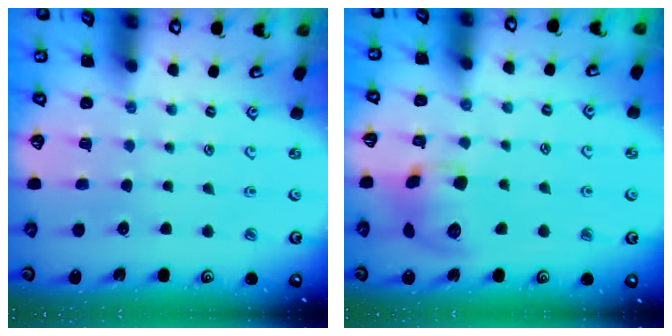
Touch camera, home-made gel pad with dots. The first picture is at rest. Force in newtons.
{"total": 11.9, "press": 11.8, "slide": 1.9}